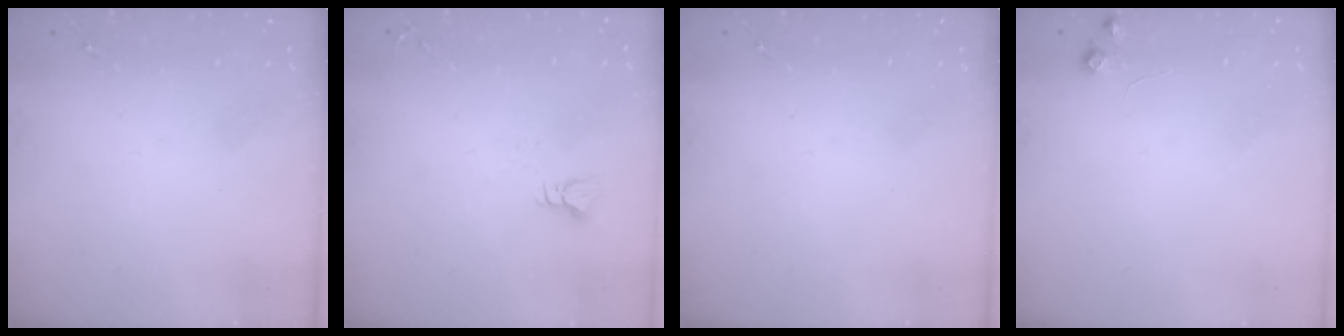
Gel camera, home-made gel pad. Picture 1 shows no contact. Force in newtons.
{"total": 2.9, "press": 2.9, "slide": 0.3}
{"total": 0.0}
{"total": 5.7, "press": 5.6, "slide": 0.9}